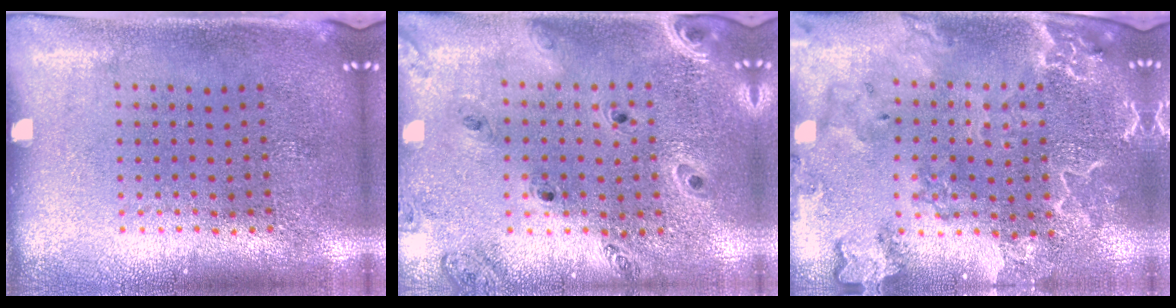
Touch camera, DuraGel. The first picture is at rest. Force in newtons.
{"total": 0.9, "press": 0.9, "slide": 0.1}
{"total": 2.6, "press": 2.5, "slide": 0.9}